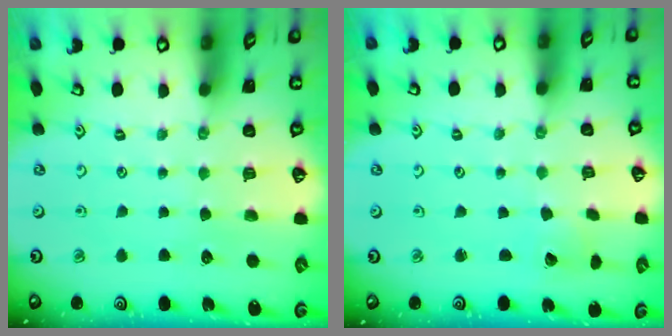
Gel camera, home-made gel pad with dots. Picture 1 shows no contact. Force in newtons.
{"total": 2.0, "press": 2.0, "slide": 0.1}